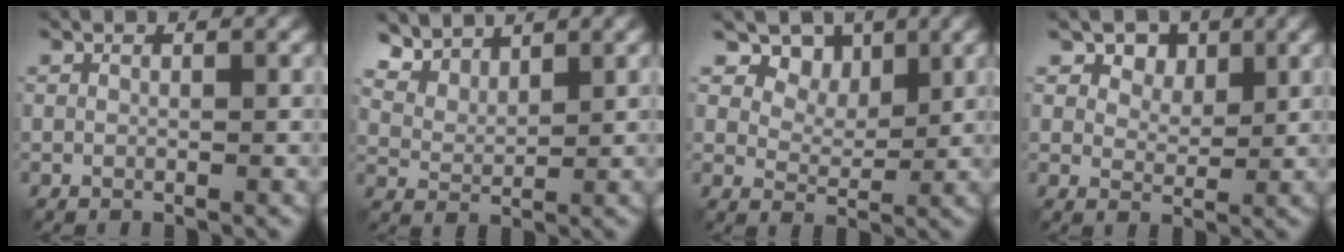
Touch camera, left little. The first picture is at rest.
{"total": 4.7, "force": [4.1, 1.8, 1.5], "torque": [-0.054, -0.006, 0.089]}
{"total": 5.3, "force": [2.9, 3.5, 2.6], "torque": [-0.048, -0.021, 0.060]}
{"total": 3.5, "force": [1.8, 2.5, 1.7], "torque": [-0.038, -0.017, 0.041]}